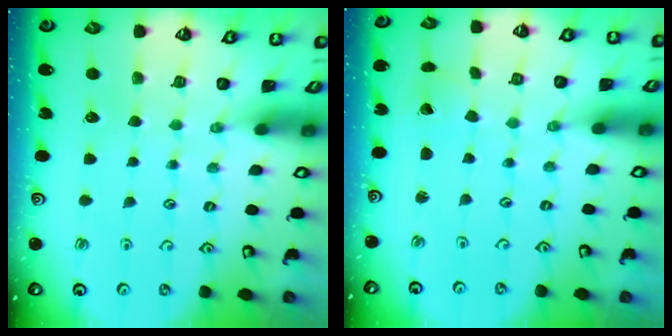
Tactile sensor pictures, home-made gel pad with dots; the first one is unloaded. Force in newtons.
{"total": 1.8, "press": 1.7, "slide": 0.1}